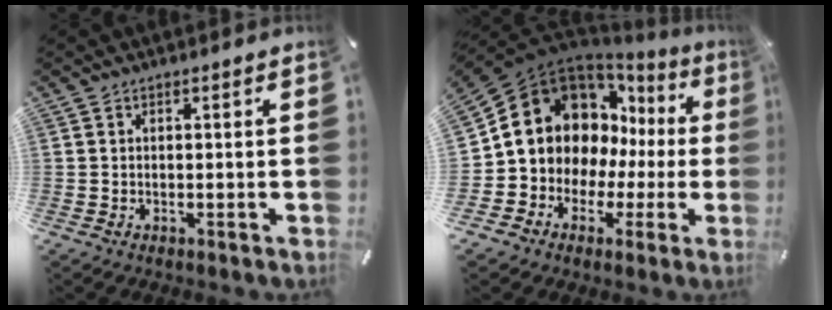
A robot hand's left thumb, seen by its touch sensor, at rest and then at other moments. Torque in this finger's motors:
{"motor_torque": [1.17, 3.37, 1.70, -0.93, 0.30]}